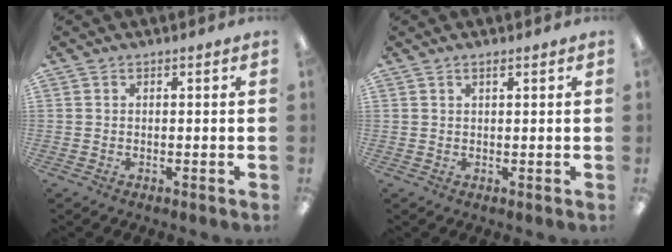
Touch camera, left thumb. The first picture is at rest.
{"total": 1.0, "force": [0.8, 0.3, 0.6], "torque": [-0.013, 0.002, 0.014]}